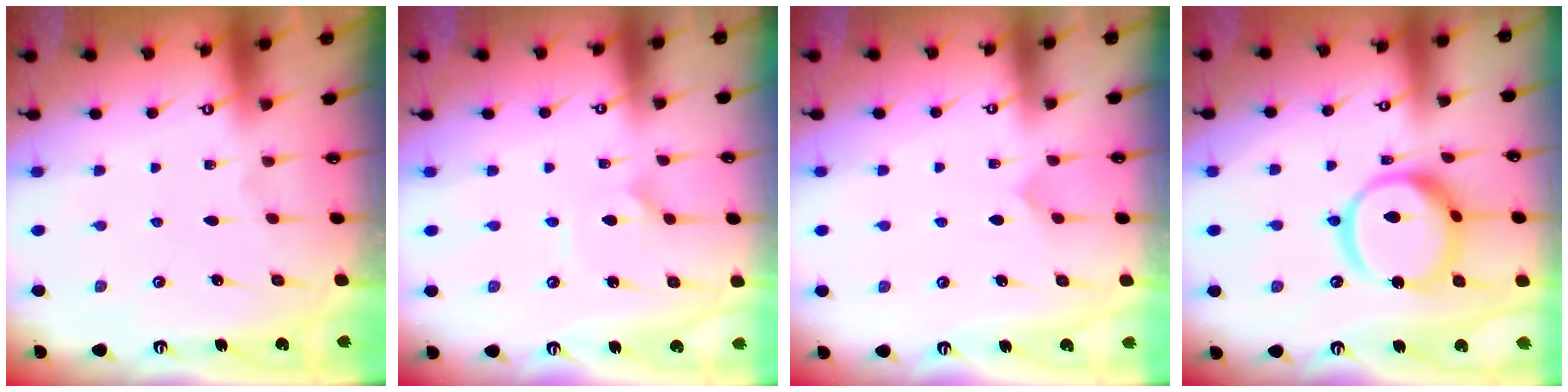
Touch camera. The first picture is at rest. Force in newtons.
{"total": 2.6, "press": 2.6, "slide": 0.2}
{"total": 4.6, "press": 4.6, "slide": 0.4}
{"total": 16.2, "press": 16.1, "slide": 1.7}